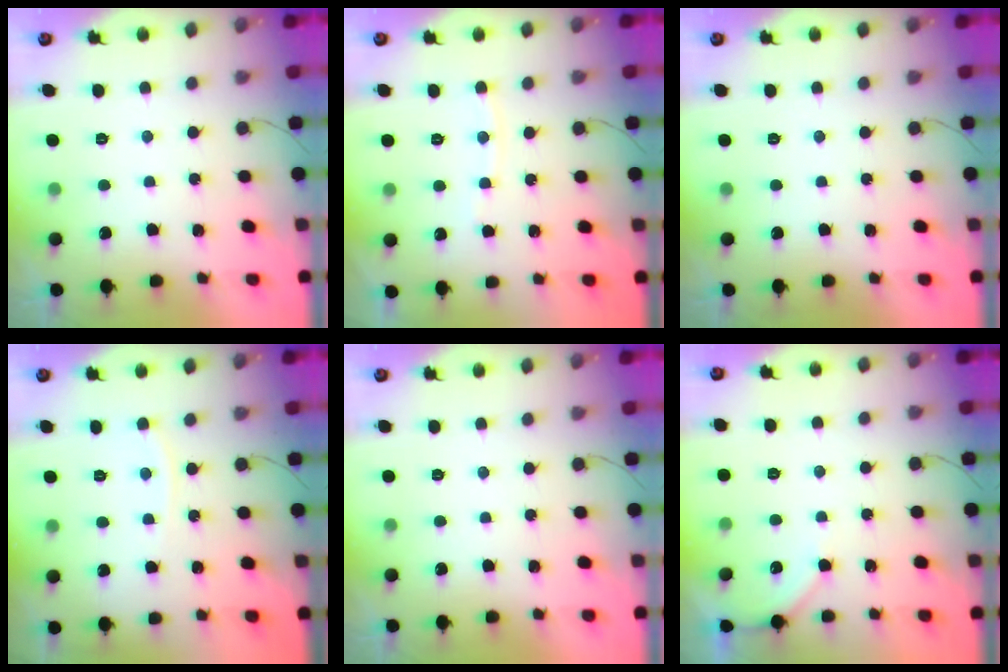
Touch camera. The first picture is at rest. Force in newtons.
{"total": 5.1, "press": 5.1, "slide": 0.6}
{"total": 0.0}
{"total": 4.1, "press": 4.1, "slide": 0.6}
{"total": 0.0}
{"total": 3.7, "press": 3.7, "slide": 0.5}